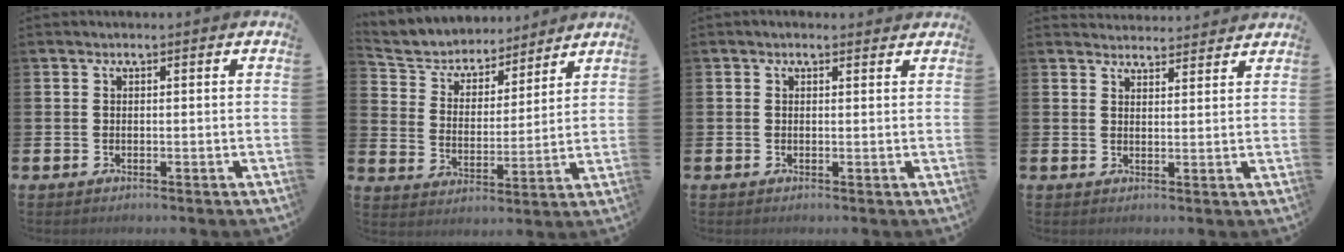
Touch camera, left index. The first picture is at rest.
{"total": 5.6, "force": [5.2, 2.2, 0.2], "torque": [-0.042, -0.039, 0.086]}
{"total": 0.8, "force": [0.7, 0.3, 0.2], "torque": [-0.003, 0.004, 0.012]}
{"total": 3.3, "force": [3.2, 0.5, -0.3], "torque": [0.001, -0.018, 0.059]}